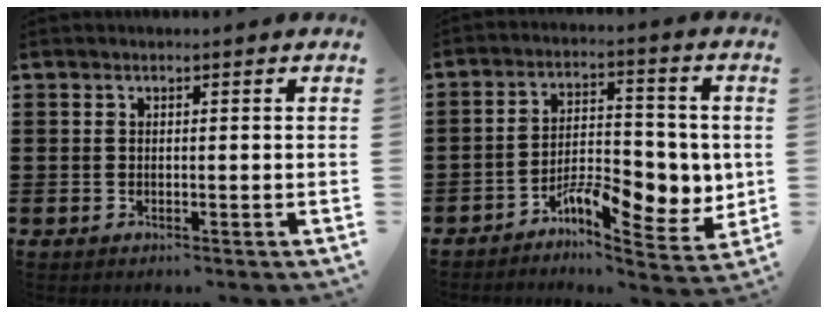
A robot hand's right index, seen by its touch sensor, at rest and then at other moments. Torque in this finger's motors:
{"motor_torque": [0.47, -0.30, 0.36, 0.04]}